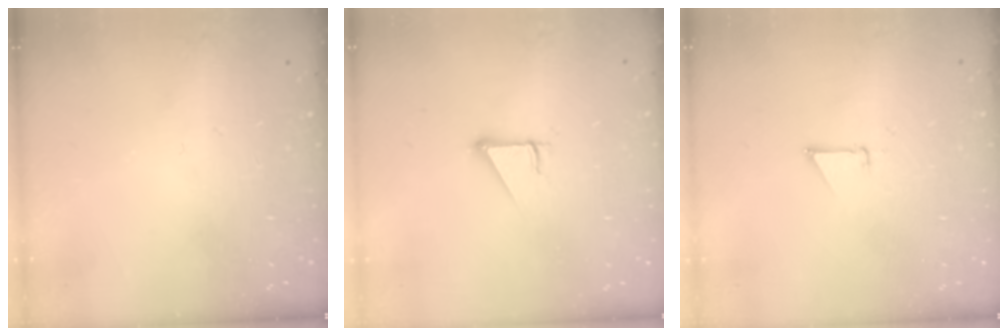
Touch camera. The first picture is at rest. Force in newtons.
{"total": 2.9, "press": 2.9, "slide": 0.1}
{"total": 0.8, "press": 0.8, "slide": 0.1}